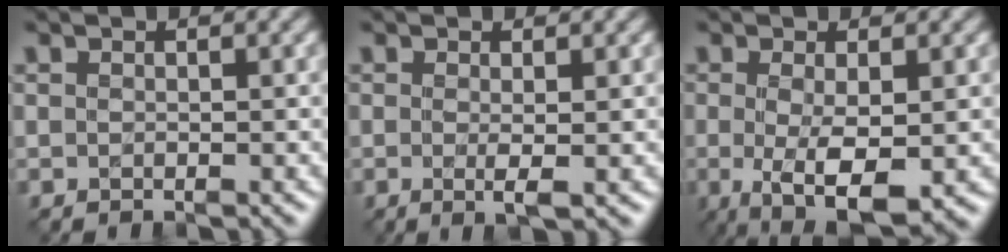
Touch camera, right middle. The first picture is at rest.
{"total": 1.7, "force": [-0.1, 0.0, 1.7], "torque": [-0.032, -0.007, -0.003]}
{"total": 5.1, "force": [-1.0, 1.4, 4.8], "torque": [-0.092, -0.016, -0.012]}